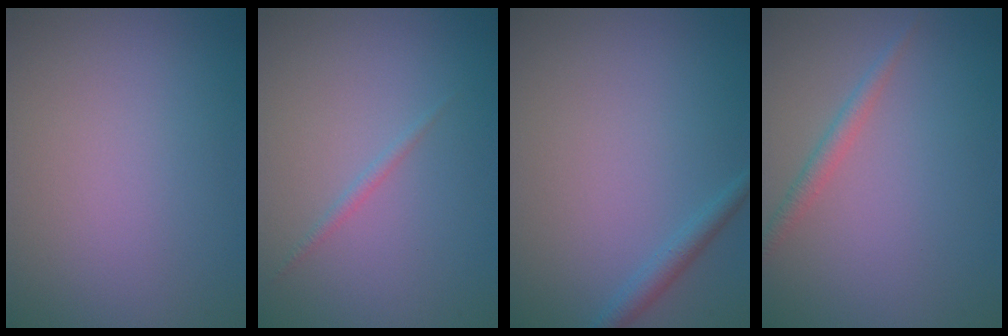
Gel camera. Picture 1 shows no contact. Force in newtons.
{"total": 0.7, "press": 0.7, "slide": 0.1}
{"total": 1.4, "press": 1.4, "slide": 0.1}
{"total": 1.4, "press": 1.4, "slide": 0.0}